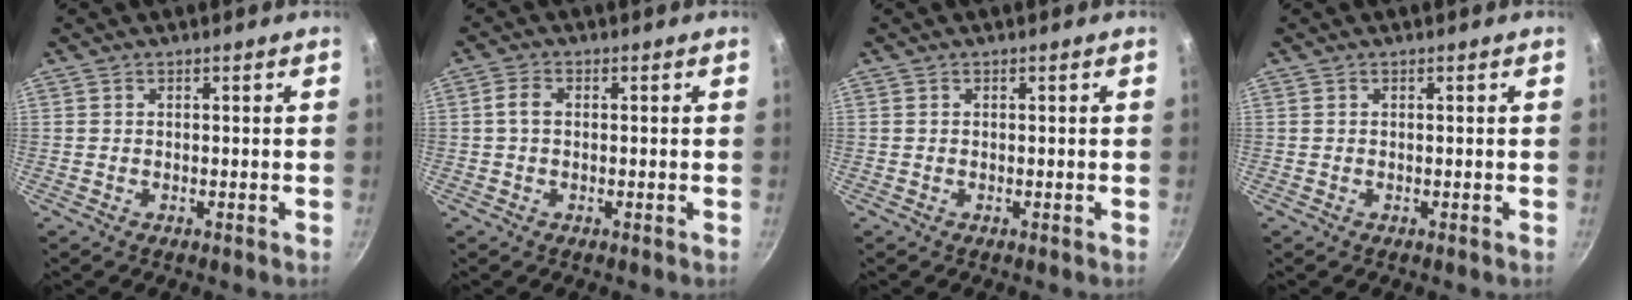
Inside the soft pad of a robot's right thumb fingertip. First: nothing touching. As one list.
[{"total": 2.4, "force": [0.0, 1.6, 1.8], "torque": [-0.036, 0.008, -0.003]}, {"total": 0.0}, {"total": 0.0}]